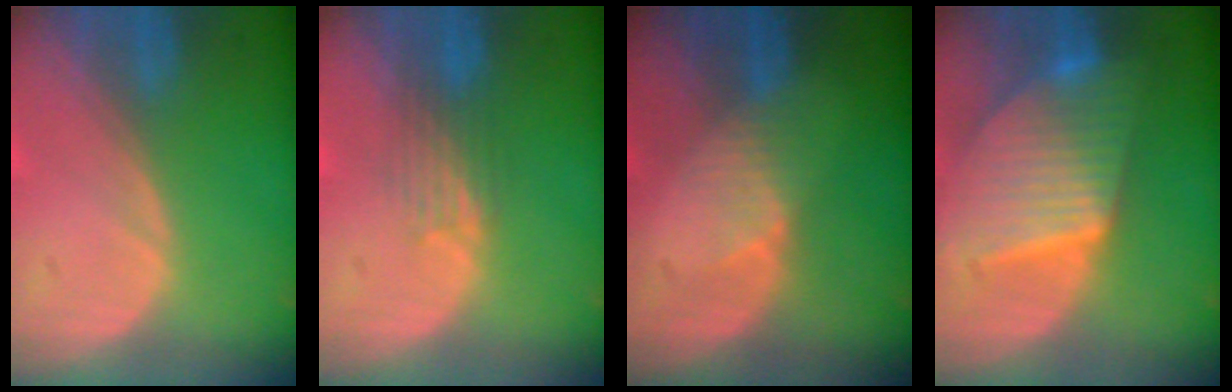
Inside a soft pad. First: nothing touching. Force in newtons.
{"total": 3.7, "press": 3.2, "slide": 1.8}
{"total": 2.7, "press": 2.7, "slide": 0.3}
{"total": 10.0, "press": 10.0, "slide": 0.7}